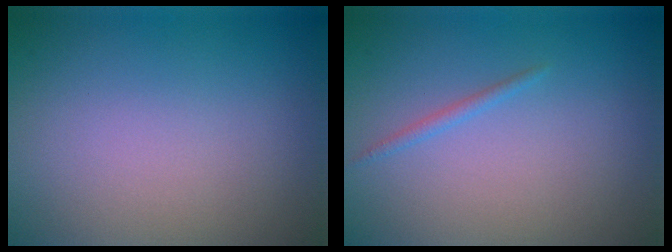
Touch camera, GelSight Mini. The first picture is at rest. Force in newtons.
{"total": 0.8, "press": 0.8, "slide": 0.0}